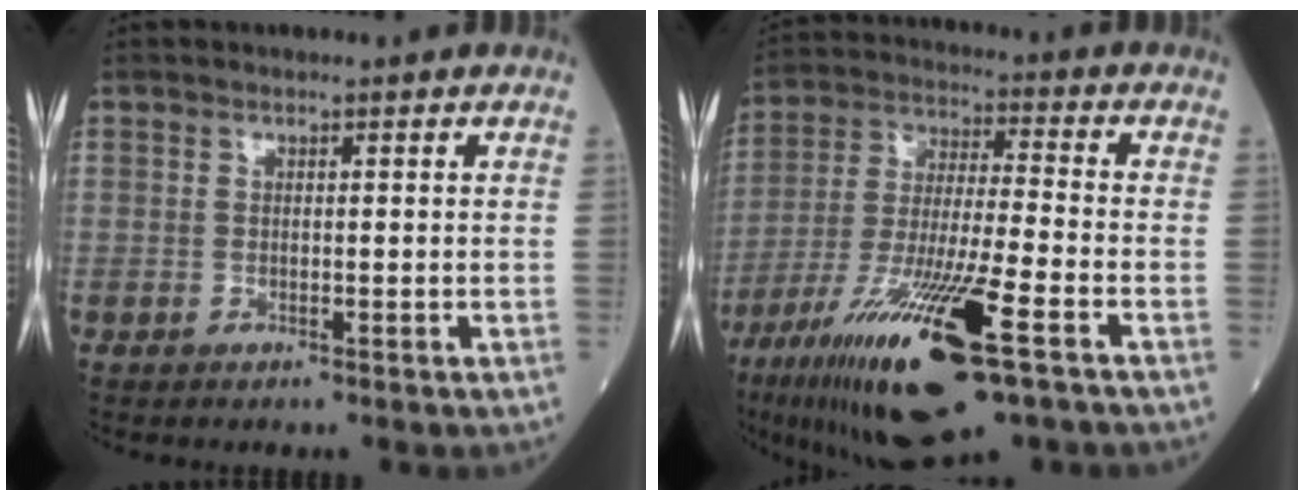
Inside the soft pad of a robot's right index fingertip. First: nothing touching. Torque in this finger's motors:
{"motor_torque": [2.14, 0.00, 1.06, 0.21]}